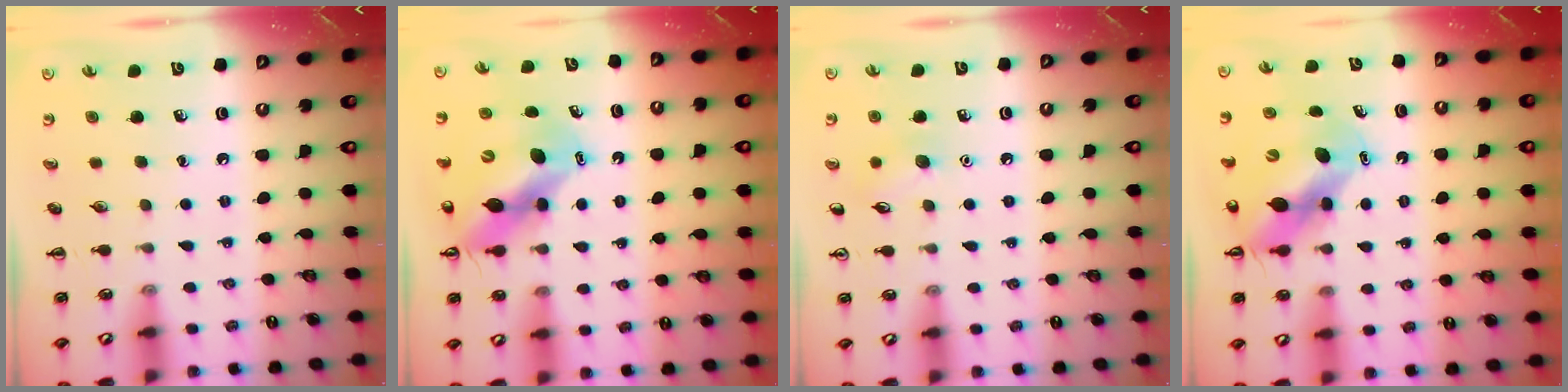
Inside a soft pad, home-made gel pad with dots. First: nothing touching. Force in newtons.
{"total": 12.6, "press": 12.0, "slide": 3.8}
{"total": 5.9, "press": 5.6, "slide": 1.9}
{"total": 10.0, "press": 9.6, "slide": 2.7}